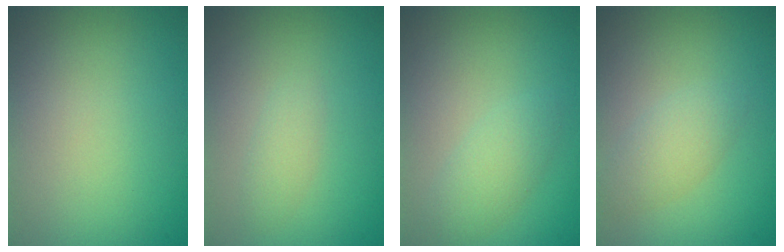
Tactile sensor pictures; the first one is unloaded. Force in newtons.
{"total": 1.2, "press": 1.2, "slide": 0.0}
{"total": 2.1, "press": 2.1, "slide": 0.1}
{"total": 2.1, "press": 2.1, "slide": 0.1}